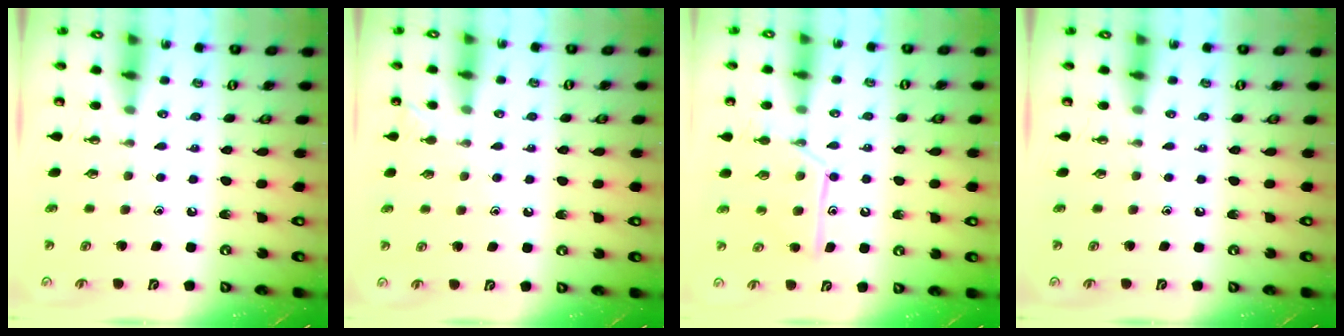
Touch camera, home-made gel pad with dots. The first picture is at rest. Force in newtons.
{"total": 2.9, "press": 2.9, "slide": 0.3}
{"total": 11.2, "press": 11.2, "slide": 0.6}
{"total": 0.0}